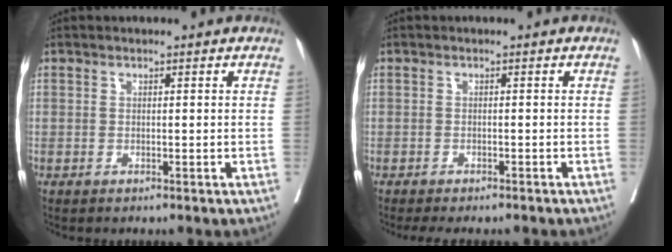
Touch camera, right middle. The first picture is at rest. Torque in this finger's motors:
{"motor_torque": [0.52, -0.26, 0.03, 0.02]}